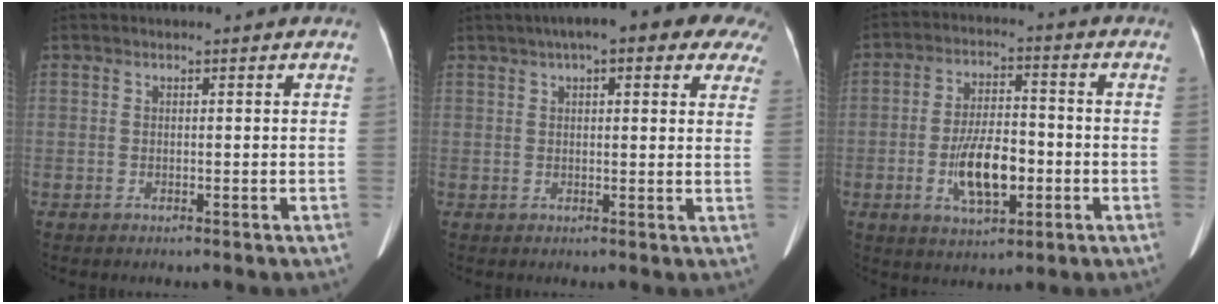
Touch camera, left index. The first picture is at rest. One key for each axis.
{"total": 16.9, "fx": 11.2, "fy": 4.4, "fz": 11.8, "tx": -0.164, "ty": 0.049, "tz": 0.130}
{"total": 9.2, "fx": -2.6, "fy": 3.7, "fz": 8.0, "tx": -0.153, "ty": 0.002, "tz": -0.042}